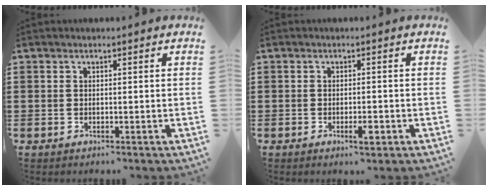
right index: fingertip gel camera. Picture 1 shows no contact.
{"total": 2.2, "force": [-1.0, 0.6, 1.8], "torque": [-0.032, 0.000, -0.019]}